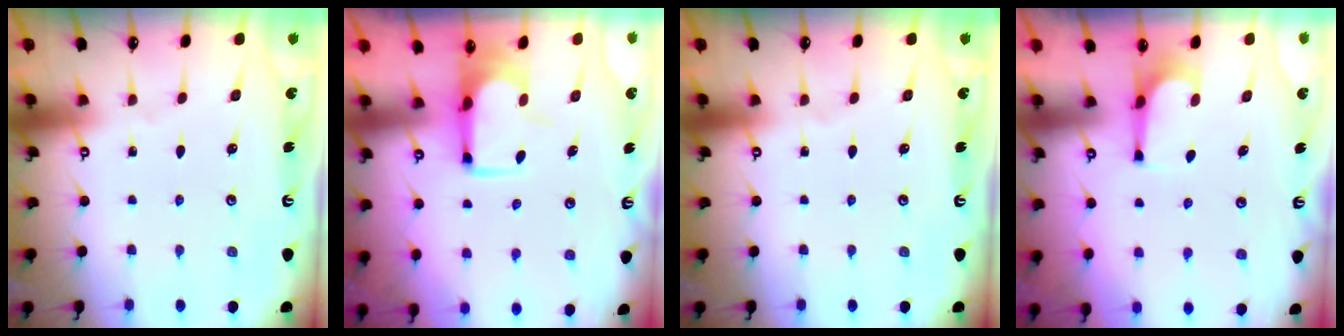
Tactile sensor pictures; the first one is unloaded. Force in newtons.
{"total": 3.7, "press": 3.7, "slide": 0.4}
{"total": 0.0}
{"total": 1.4, "press": 1.4, "slide": 0.4}